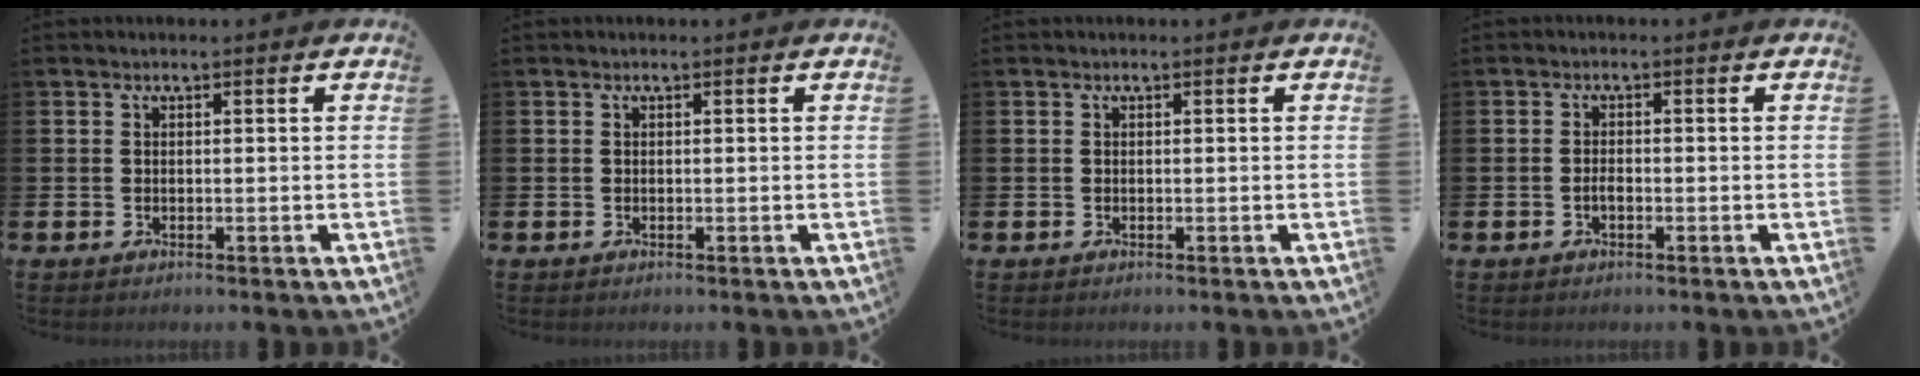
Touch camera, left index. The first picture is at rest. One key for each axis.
{"total": 0.0}
{"total": 0.0}
{"total": 1.2, "fx": -0.5, "fy": 0.5, "fz": 0.9, "tx": -0.015, "ty": 0.000, "tz": -0.011}